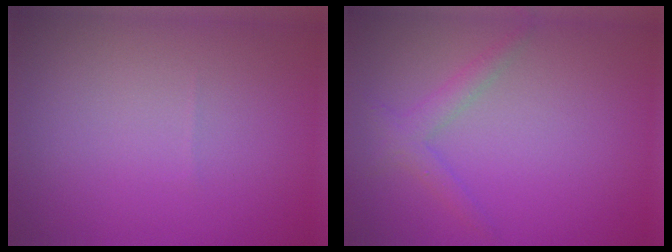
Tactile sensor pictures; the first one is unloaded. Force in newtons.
{"total": 1.8, "press": 1.8, "slide": 0.1}